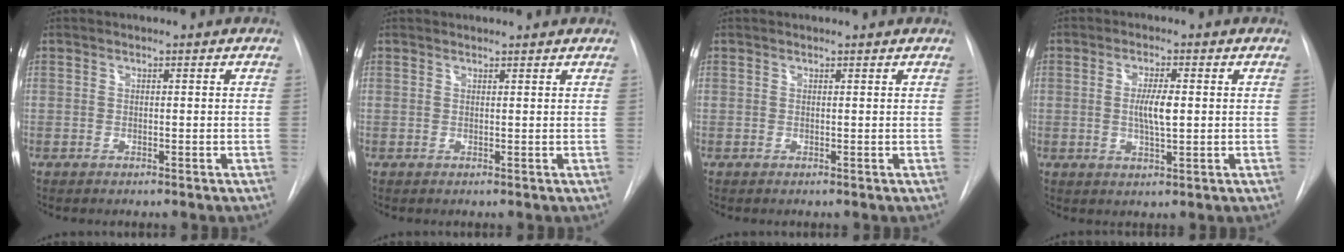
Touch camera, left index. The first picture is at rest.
{"total": 2.9, "force": [2.9, 0.2, 0.5], "torque": [-0.009, 0.012, 0.030]}
{"total": 0.9, "force": [0.9, -0.1, 0.0], "torque": [-0.010, -0.001, 0.008]}
{"total": 4.2, "force": [-0.2, 0.7, 4.1], "torque": [-0.075, -0.008, -0.003]}